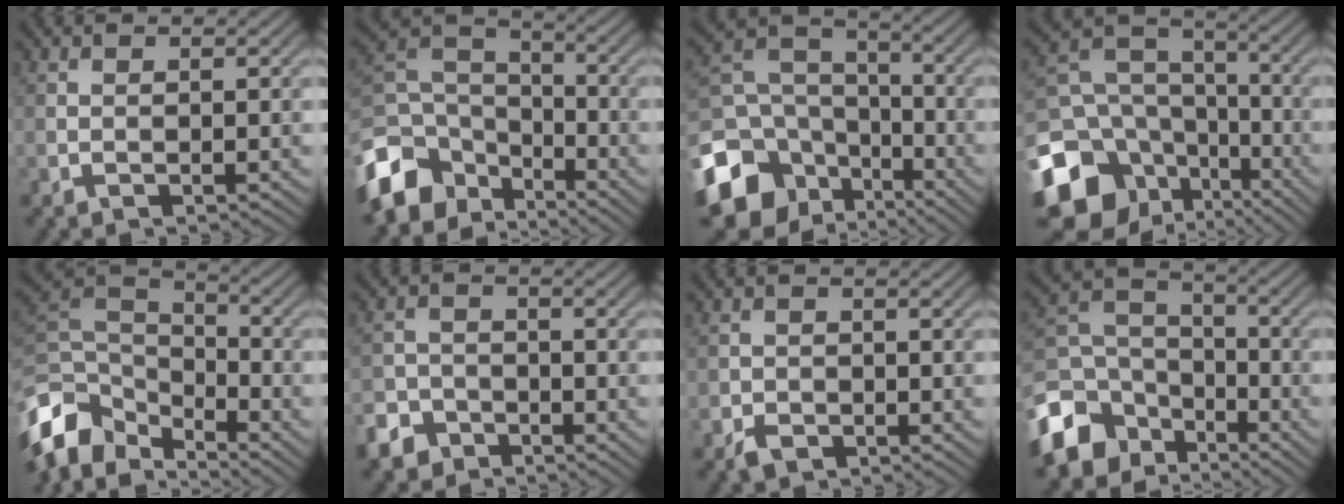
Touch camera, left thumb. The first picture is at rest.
{"total": 12.4, "force": [-6.9, 8.2, 6.1], "torque": [-0.163, -0.014, -0.143]}
{"total": 14.0, "force": [-6.7, 10.3, 6.7], "torque": [-0.196, -0.031, -0.121]}
{"total": 17.0, "force": [-7.6, 12.9, 8.1], "torque": [-0.240, -0.028, -0.119]}
{"total": 10.1, "force": [-5.7, 5.9, 5.9], "torque": [-0.151, -0.003, -0.123]}
{"total": 4.6, "force": [-3.3, 2.9, 1.2], "torque": [-0.027, -0.002, -0.069]}
{"total": 2.1, "force": [-1.2, 1.6, 0.7], "torque": [-0.009, -0.004, -0.027]}
{"total": 12.0, "force": [-6.6, 8.4, 5.5], "torque": [-0.152, -0.019, -0.138]}